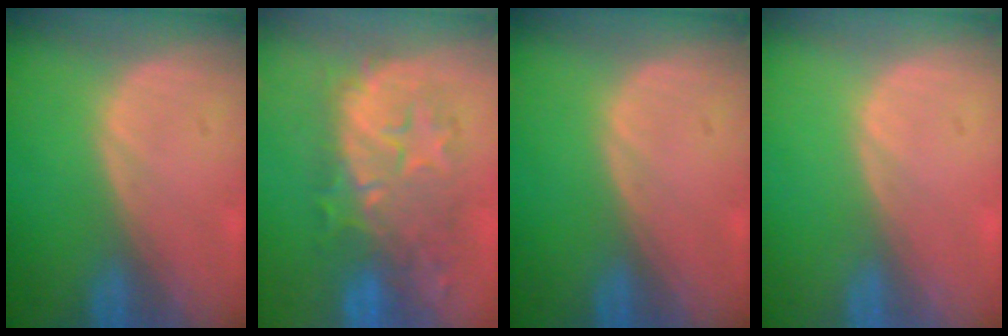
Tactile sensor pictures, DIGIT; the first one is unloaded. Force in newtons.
{"total": 9.6, "press": 9.4, "slide": 2.2}
{"total": 0.0}
{"total": 0.0}